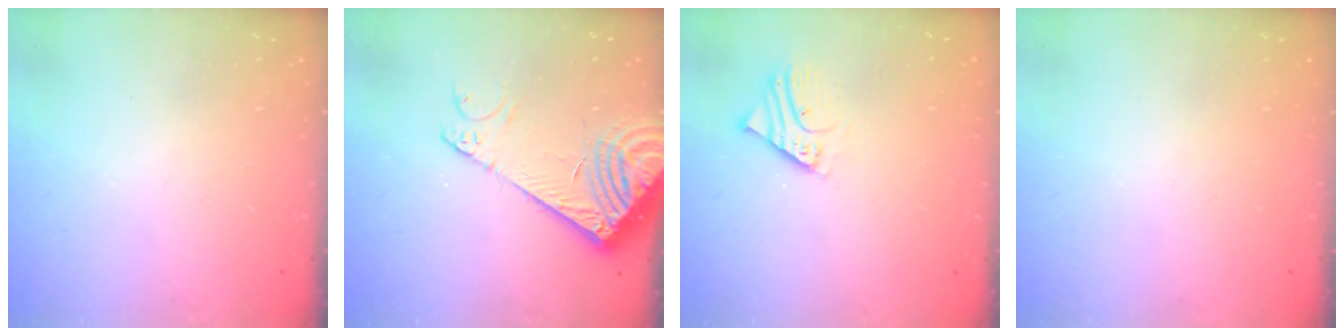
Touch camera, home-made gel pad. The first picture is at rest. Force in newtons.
{"total": 13.7, "press": 13.5, "slide": 2.6}
{"total": 2.9, "press": 2.9, "slide": 0.3}
{"total": 0.0}